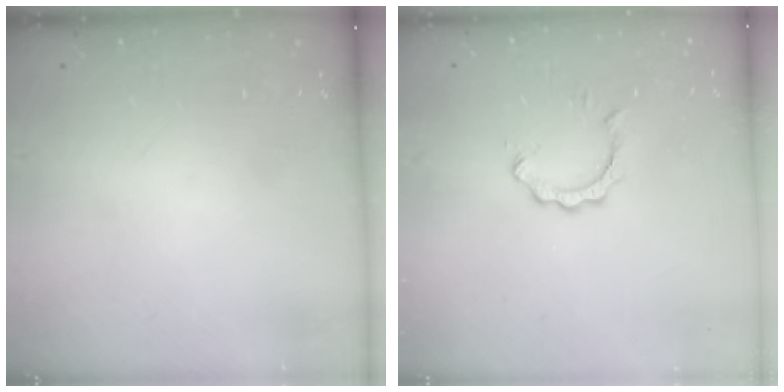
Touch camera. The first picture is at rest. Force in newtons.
{"total": 2.3, "press": 2.3, "slide": 0.2}